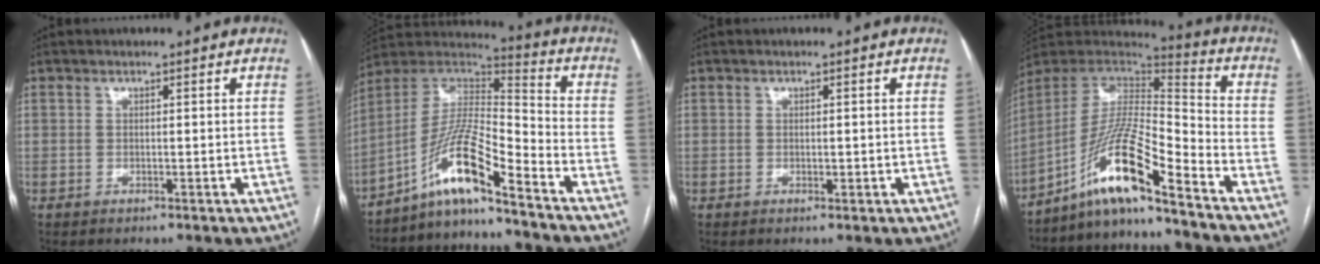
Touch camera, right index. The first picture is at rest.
{"total": 11.9, "force": [-8.6, 0.2, 8.3], "torque": [-0.160, 0.016, -0.160]}
{"total": 1.0, "force": [0.0, 0.7, 0.8], "torque": [-0.010, -0.001, 0.001]}
{"total": 14.5, "force": [-10.5, -0.2, 10.0], "torque": [-0.188, 0.010, -0.193]}